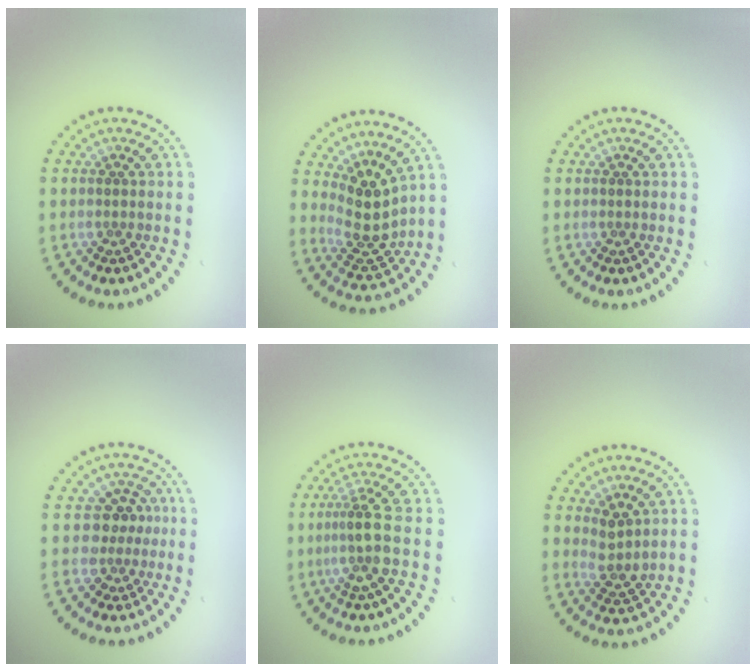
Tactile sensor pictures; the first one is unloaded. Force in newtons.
{"total": 3.9, "press": 3.2, "slide": 2.2}
{"total": 0.0}
{"total": 2.7, "press": 2.0, "slide": 1.7}
{"total": 3.1, "press": 2.3, "slide": 2.1}
{"total": 2.4, "press": 1.9, "slide": 1.4}